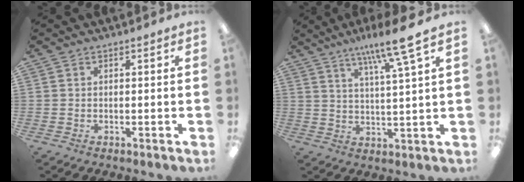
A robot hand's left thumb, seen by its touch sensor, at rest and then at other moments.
{"total": 10.7, "force": [7.5, 0.4, 7.6], "torque": [-0.134, -0.035, 0.120]}